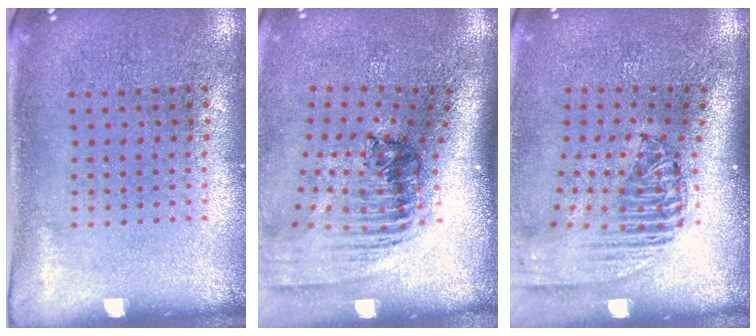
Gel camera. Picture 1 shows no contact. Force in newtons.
{"total": 2.4, "press": 1.6, "slide": 1.8}
{"total": 2.4, "press": 1.8, "slide": 1.6}